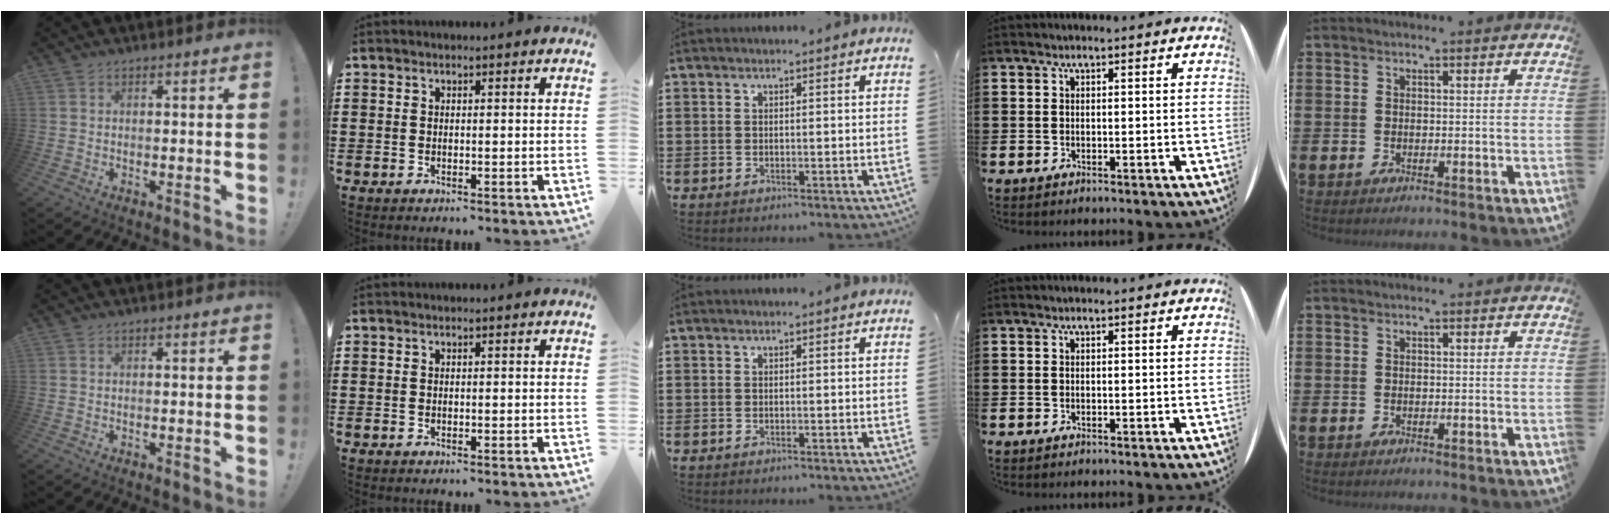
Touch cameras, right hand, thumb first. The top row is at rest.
{}